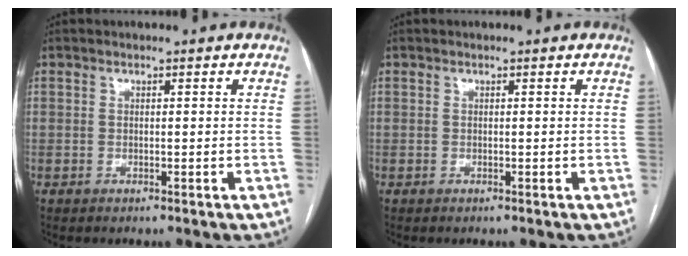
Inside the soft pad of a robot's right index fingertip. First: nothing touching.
{"total": 0.0}